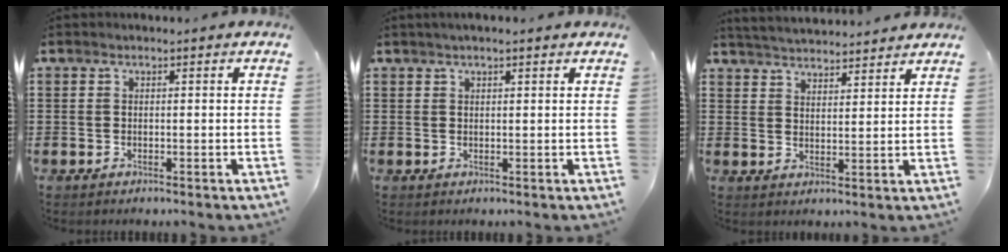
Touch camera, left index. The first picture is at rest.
{"total": 1.3, "force": [0.9, 0.1, 0.9], "torque": [-0.017, 0.002, 0.017]}
{"total": 4.0, "force": [4.0, 0.0, 0.3], "torque": [-0.019, -0.017, 0.073]}